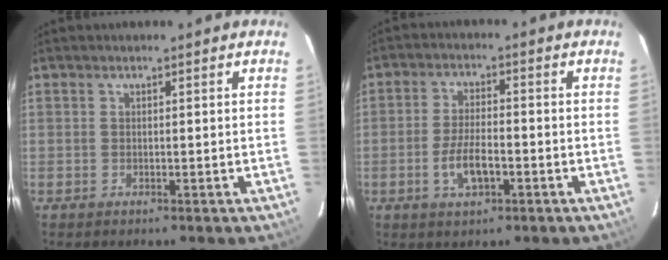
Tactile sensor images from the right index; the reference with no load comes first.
{"total": 6.2, "force": [-2.5, 2.4, 5.2], "torque": [-0.107, -0.003, -0.043]}